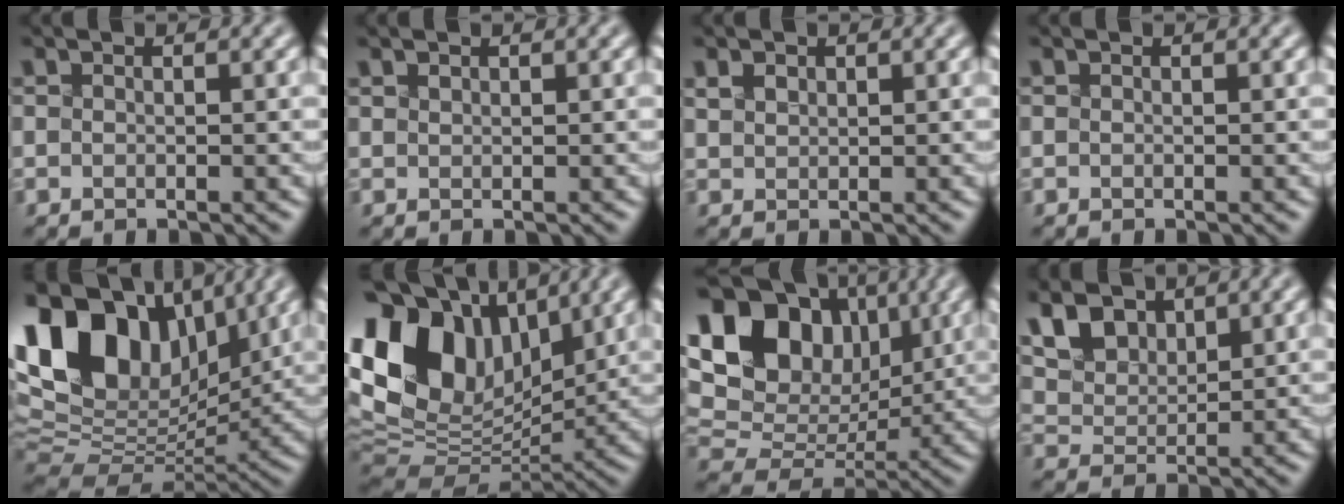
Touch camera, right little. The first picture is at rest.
{"total": 1.4, "force": [1.0, 0.7, 0.6], "torque": [-0.024, 0.010, 0.021]}
{"total": 1.8, "force": [1.1, 1.1, 0.8], "torque": [-0.031, 0.010, 0.027]}
{"total": 0.0}
{"total": 14.7, "force": [6.2, 9.1, 9.7], "torque": [-0.193, 0.034, 0.115]}
{"total": 14.9, "force": [4.4, 10.1, 10.0], "torque": [-0.214, 0.025, 0.082]}
{"total": 17.1, "force": [6.8, 12.2, 9.9], "torque": [-0.224, 0.066, 0.135]}
{"total": 7.2, "force": [4.2, 4.2, 4.2], "torque": [-0.116, 0.014, 0.076]}